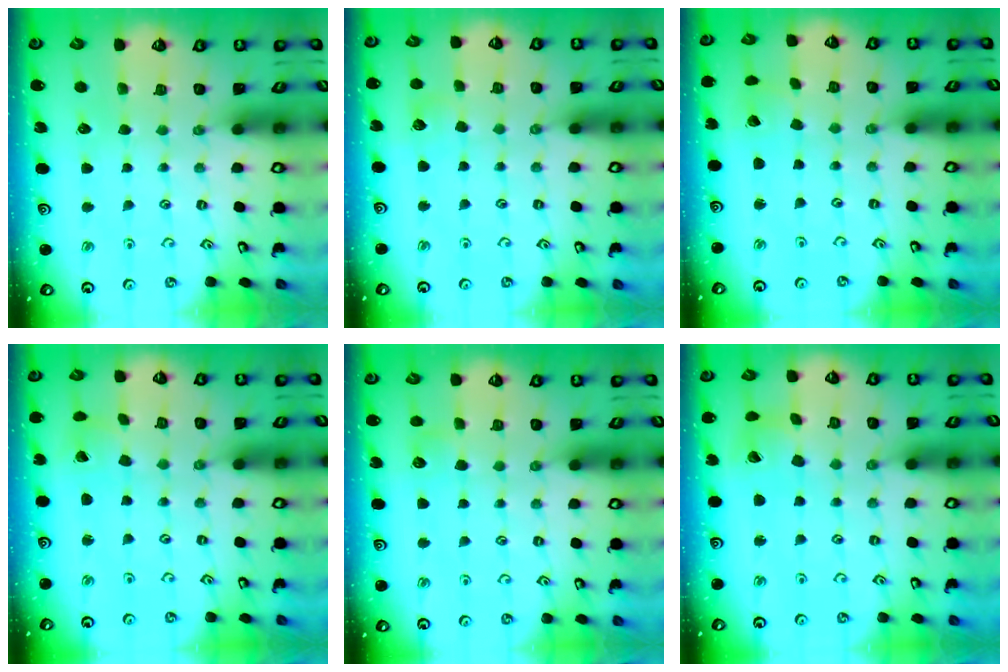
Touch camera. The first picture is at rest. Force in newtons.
{"total": 4.2, "press": 4.1, "slide": 0.5}
{"total": 2.3, "press": 2.3, "slide": 0.1}
{"total": 2.9, "press": 2.9, "slide": 0.3}
{"total": 3.6, "press": 3.6, "slide": 0.5}
{"total": 5.8, "press": 5.7, "slide": 0.7}